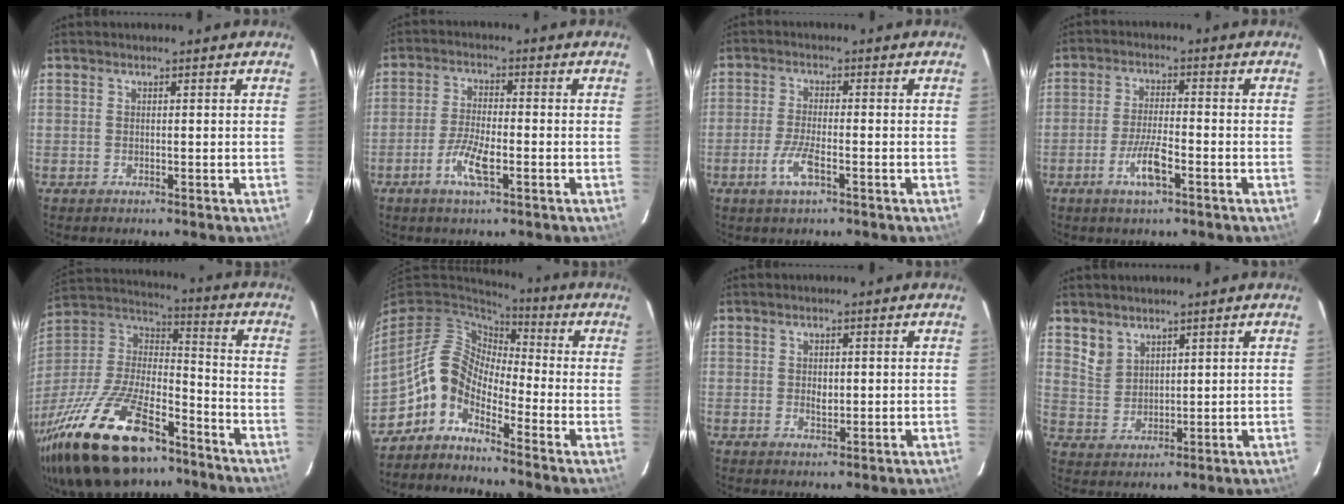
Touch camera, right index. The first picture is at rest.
{"total": 6.4, "force": [-3.0, 1.6, 5.4], "torque": [-0.116, -0.004, -0.059]}
{"total": 5.1, "force": [-2.5, 1.2, 4.3], "torque": [-0.095, -0.007, -0.050]}
{"total": 6.3, "force": [-3.2, 1.3, 5.3], "torque": [-0.110, -0.005, -0.060]}
{"total": 31.0, "force": [-20.1, 13.2, 19.6], "torque": [-0.406, -0.026, -0.330]}
{"total": 8.3, "force": [-4.9, 4.8, 4.7], "torque": [-0.088, 0.026, -0.119]}
{"total": 2.0, "force": [-0.1, 1.3, 1.6], "torque": [-0.025, -0.001, 0.000]}
{"total": 4.7, "force": [3.5, 2.9, 1.0], "torque": [-0.013, 0.008, 0.080]}